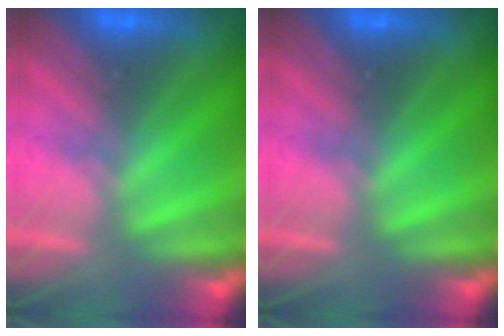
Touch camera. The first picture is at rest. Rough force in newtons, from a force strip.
{"total": 0.0}